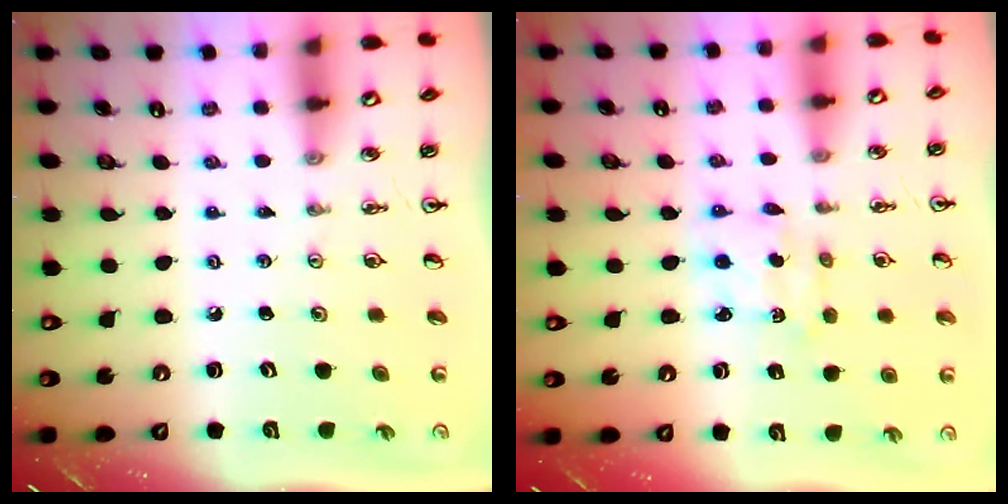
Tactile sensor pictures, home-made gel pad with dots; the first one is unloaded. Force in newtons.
{"total": 2.5, "press": 2.5, "slide": 0.3}